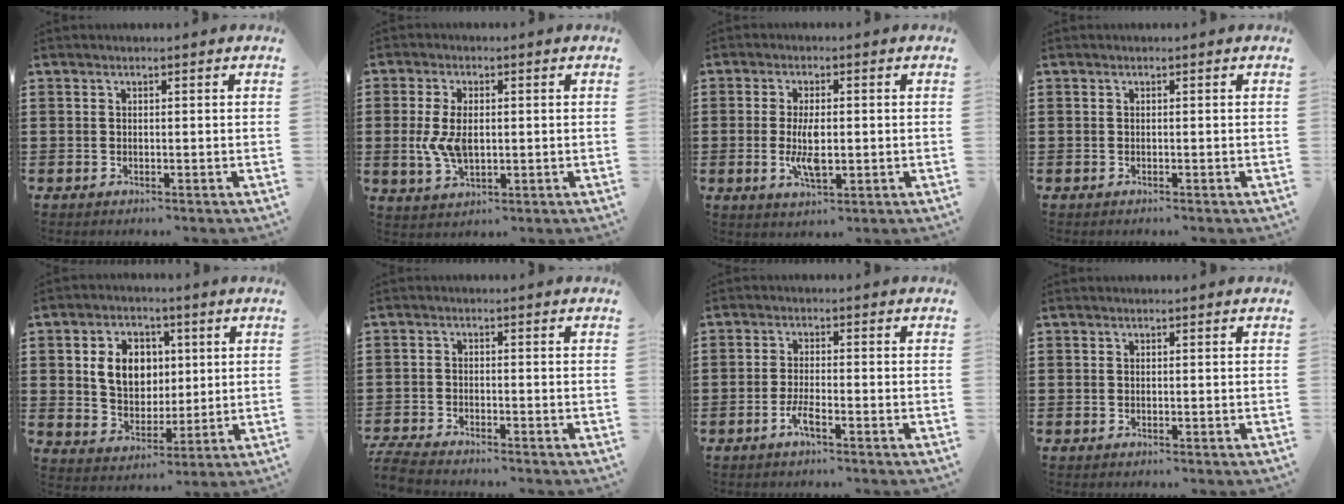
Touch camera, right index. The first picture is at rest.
{"total": 5.9, "force": [0.0, 3.3, 4.8], "torque": [-0.116, 0.002, -0.005]}
{"total": 5.5, "force": [-0.5, 2.2, 5.0], "torque": [-0.103, -0.009, -0.017]}
{"total": 0.0}
{"total": 8.0, "force": [1.7, 6.4, 4.5], "torque": [-0.095, 0.016, 0.028]}
{"total": 3.1, "force": [-3.1, 0.1, 0.4], "torque": [-0.023, -0.005, -0.068]}
{"total": 2.9, "force": [-1.7, 0.3, 2.3], "torque": [-0.047, -0.003, -0.032]}
{"total": 0.0}